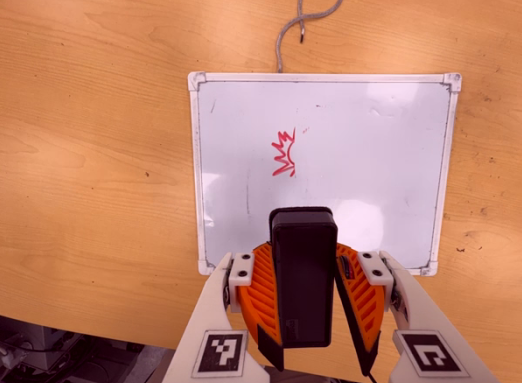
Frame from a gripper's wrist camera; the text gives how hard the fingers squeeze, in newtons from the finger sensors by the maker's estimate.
{"total": 8.5, "left": 8.5, "right": 8.5}